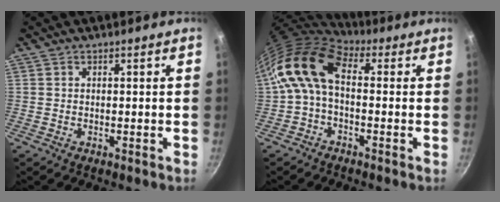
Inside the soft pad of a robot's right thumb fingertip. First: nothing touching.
{"total": 11.4, "force": [0.6, 6.7, 9.1], "torque": [-0.165, 0.029, -0.008]}